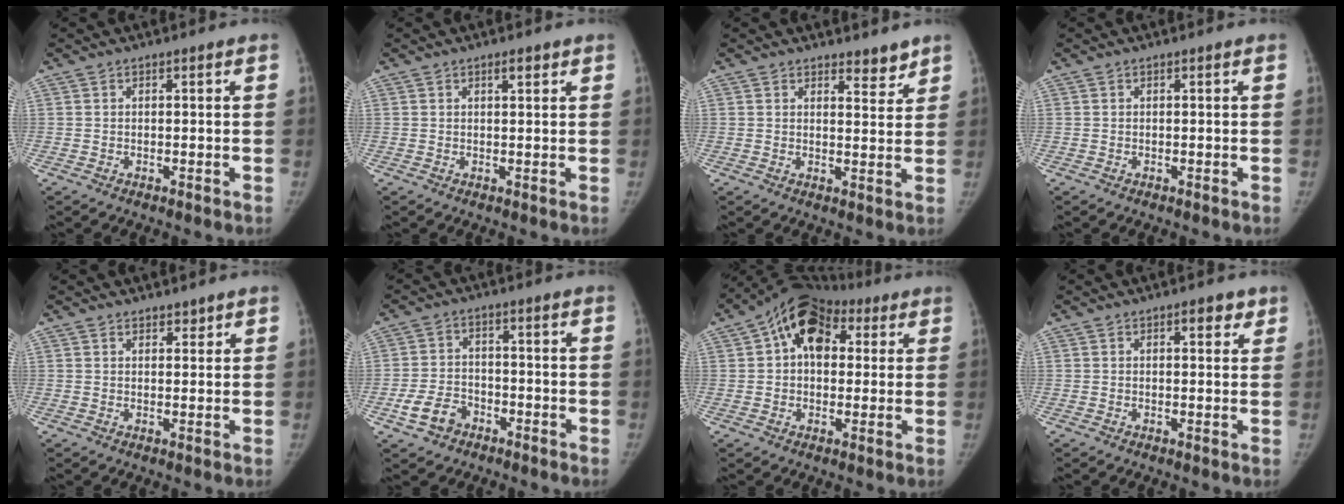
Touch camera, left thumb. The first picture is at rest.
{"total": 1.7, "force": [1.0, 0.6, 1.2], "torque": [-0.013, -0.004, 0.015]}
{"total": 3.4, "force": [2.9, 1.4, 1.1], "torque": [0.003, -0.023, 0.041]}
{"total": 0.0}
{"total": 1.8, "force": [1.6, 0.8, 0.3], "torque": [0.008, -0.011, 0.022]}
{"total": 6.0, "force": [-3.3, 4.3, 2.6], "torque": [-0.046, 0.024, -0.056]}
{"total": 13.1, "force": [4.1, 8.9, 8.7], "torque": [-0.105, 0.024, 0.055]}
{"total": 3.1, "force": [1.8, 1.4, 2.1], "torque": [-0.012, -0.006, 0.021]}